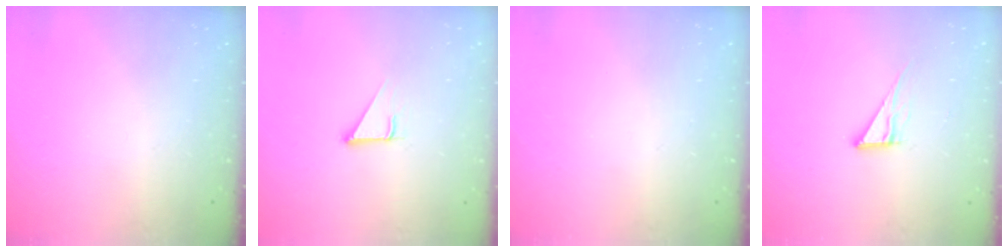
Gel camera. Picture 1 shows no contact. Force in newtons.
{"total": 3.0, "press": 3.0, "slide": 0.2}
{"total": 0.0}
{"total": 6.6, "press": 6.6, "slide": 0.3}